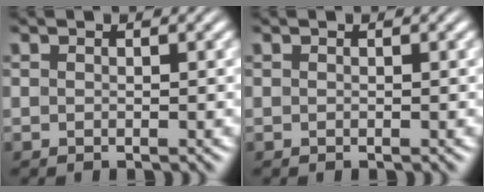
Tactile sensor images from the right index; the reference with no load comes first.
{"total": 0.0}